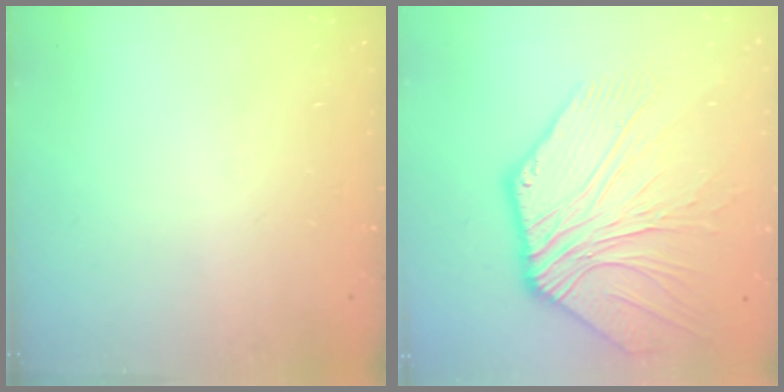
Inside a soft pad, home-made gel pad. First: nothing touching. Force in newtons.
{"total": 9.7, "press": 9.6, "slide": 1.4}